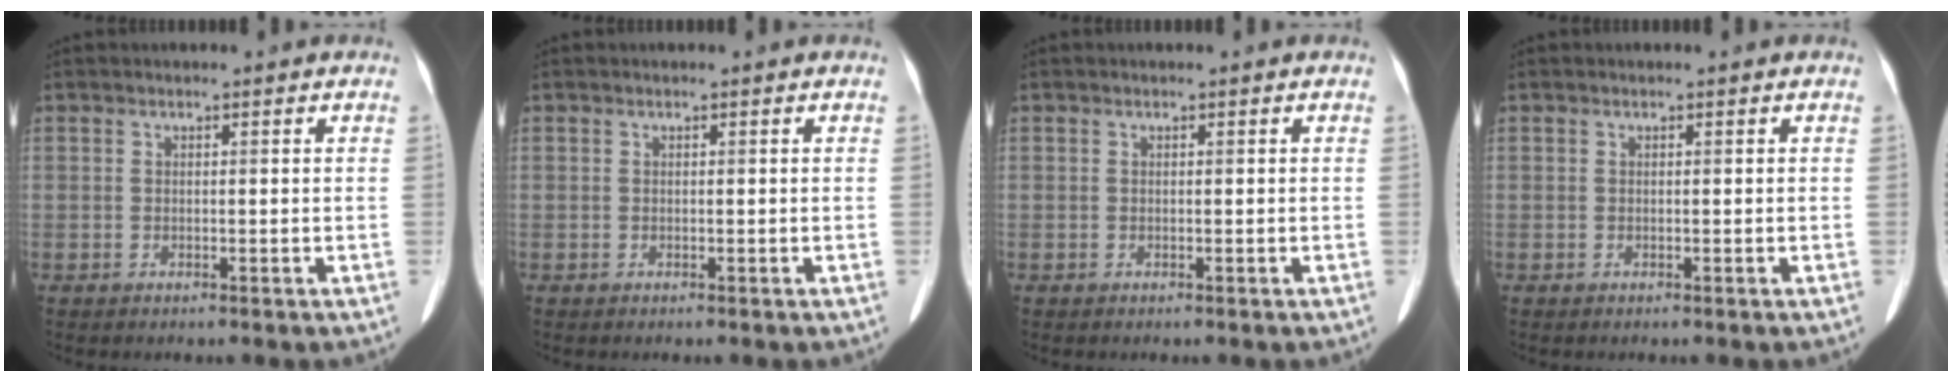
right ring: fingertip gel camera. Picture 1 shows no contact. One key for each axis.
{"total": 0.0}
{"total": 0.0}
{"total": 0.0}